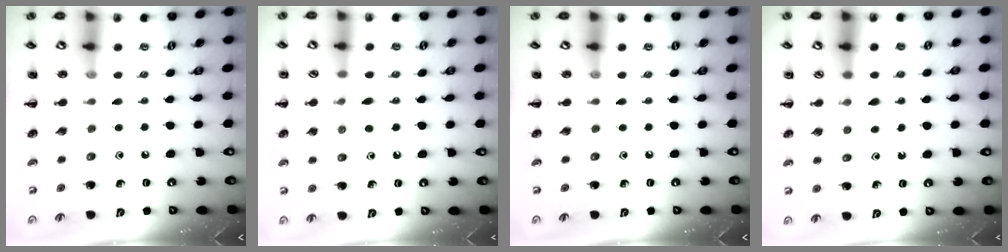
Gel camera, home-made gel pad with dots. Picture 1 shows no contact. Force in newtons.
{"total": 3.8, "press": 3.6, "slide": 1.3}
{"total": 0.0}
{"total": 2.7, "press": 2.4, "slide": 1.1}